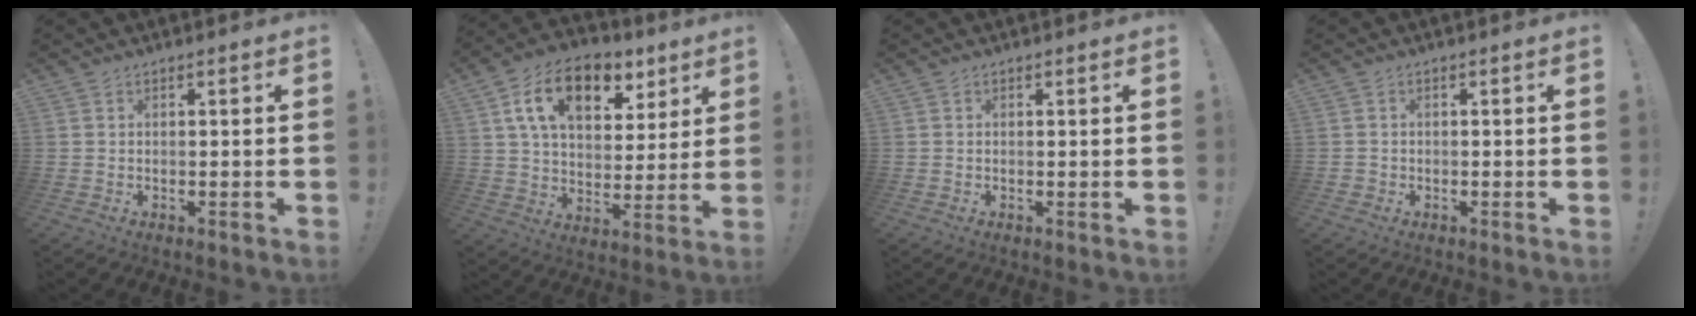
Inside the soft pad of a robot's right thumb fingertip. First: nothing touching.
{"total": 17.3, "force": [8.7, 10.4, 10.8], "torque": [-0.171, -0.032, 0.156]}
{"total": 0.0}
{"total": 1.0, "force": [-0.5, 0.8, 0.2], "torque": [-0.003, 0.003, -0.009]}